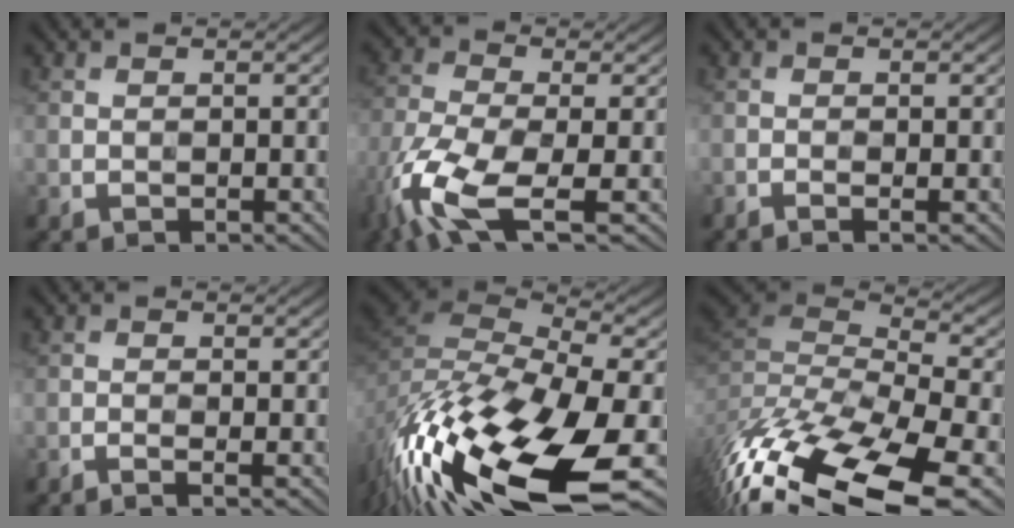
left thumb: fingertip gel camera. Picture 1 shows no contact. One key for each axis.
{"total": 11.7, "fx": -5.8, "fy": 4.2, "fz": 9.2, "tx": -0.210, "ty": -0.021, "tz": -0.122}
{"total": 0.9, "fx": -0.5, "fy": 0.0, "fz": 0.8, "tx": -0.016, "ty": 0.000, "tz": -0.013}
{"total": 1.2, "fx": -0.6, "fy": 0.1, "fz": 1.0, "tx": -0.018, "ty": 0.002, "tz": -0.018}
{"total": 19.3, "fx": -9.7, "fy": 7.9, "fz": 14.7, "tx": -0.330, "ty": -0.042, "tz": -0.161}
{"total": 18.9, "fx": -11.5, "fy": 6.7, "fz": 13.5, "tx": -0.274, "ty": -0.030, "tz": -0.154}